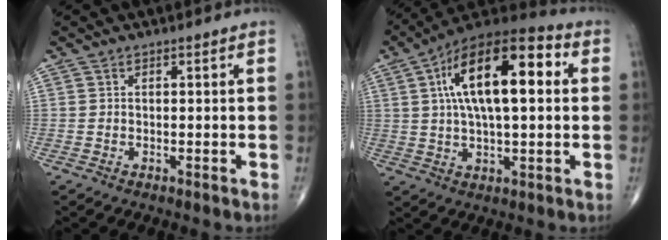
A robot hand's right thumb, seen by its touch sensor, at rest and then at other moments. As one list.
[{"total": 20.2, "force": [4.3, 8.2, 17.9], "torque": [-0.283, 0.017, 0.059]}]